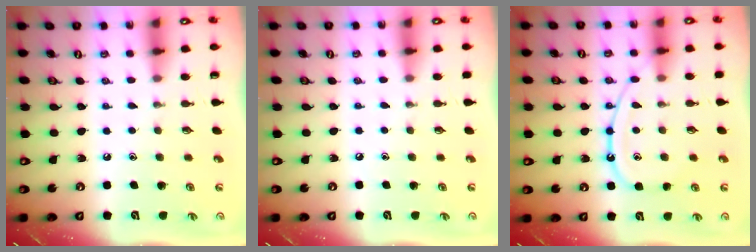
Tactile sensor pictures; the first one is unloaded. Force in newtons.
{"total": 2.5, "press": 2.5, "slide": 0.4}
{"total": 11.1, "press": 11.1, "slide": 1.2}